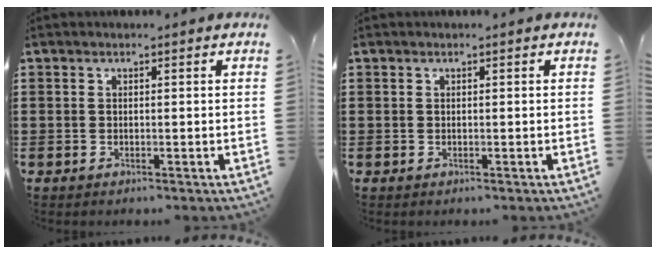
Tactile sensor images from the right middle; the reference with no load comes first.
{"total": 0.0}